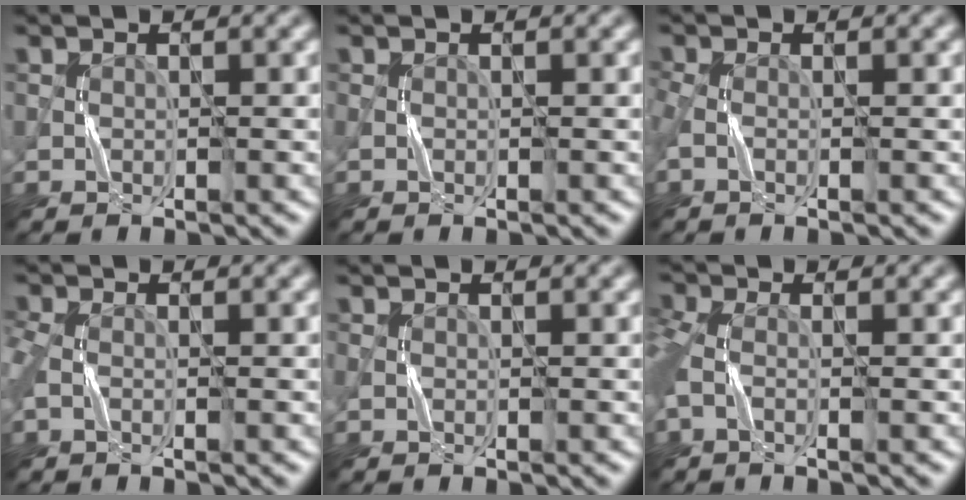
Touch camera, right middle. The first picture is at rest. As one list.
[{"total": 0.0}, {"total": 1.5, "force": [-0.2, 0.8, 1.2], "torque": [-0.035, -0.001, -0.010]}, {"total": 1.8, "force": [0.0, 1.2, 1.4], "torque": [-0.039, 0.001, -0.007]}, {"total": 0.0}, {"total": 2.7, "force": [-0.5, 1.3, 2.3], "torque": [-0.064, 0.001, -0.019]}]